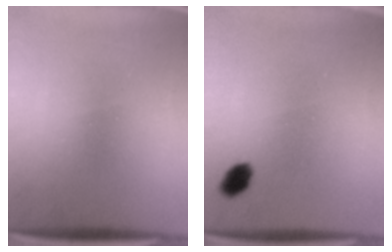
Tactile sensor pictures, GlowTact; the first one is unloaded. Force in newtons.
{"total": 3.1}